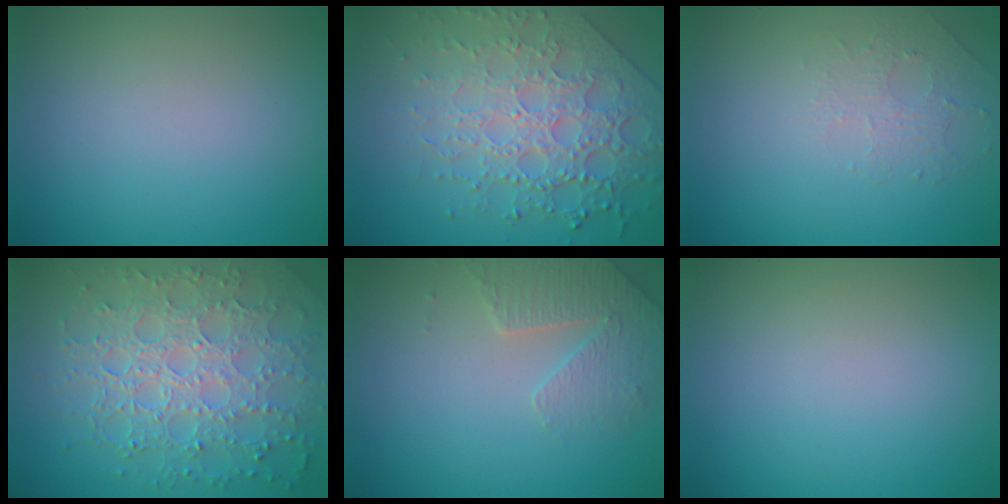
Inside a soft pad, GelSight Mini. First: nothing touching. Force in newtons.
{"total": 7.6, "press": 5.5, "slide": 5.3}
{"total": 1.4, "press": 0.7, "slide": 1.2}
{"total": 7.7, "press": 5.7, "slide": 5.2}
{"total": 3.2, "press": 3.1, "slide": 0.8}
{"total": 0.0}